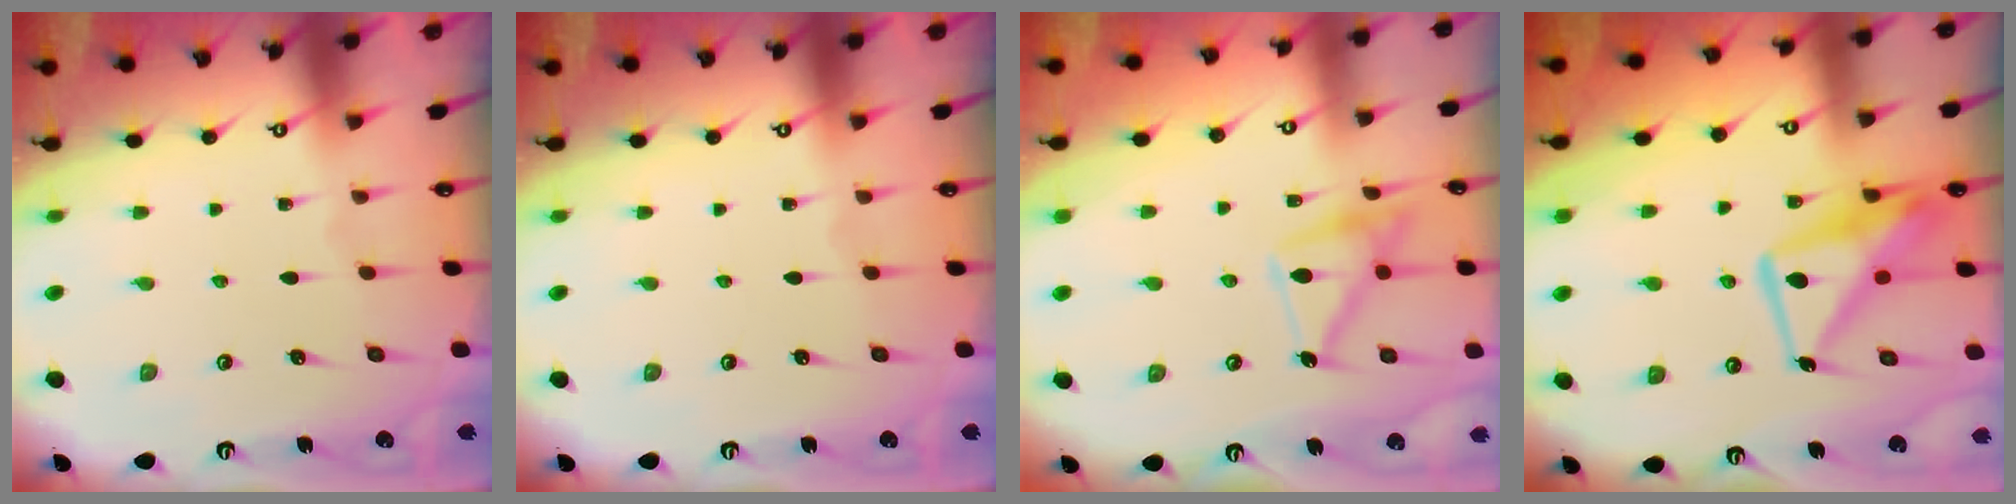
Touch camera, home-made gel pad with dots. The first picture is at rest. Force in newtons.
{"total": 0.0}
{"total": 15.3, "press": 15.3, "slide": 1.1}
{"total": 15.2, "press": 15.1, "slide": 1.4}